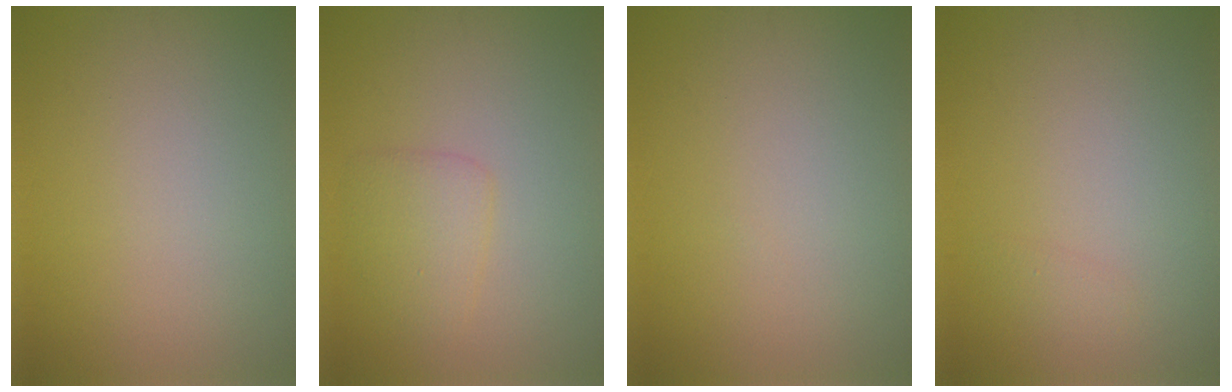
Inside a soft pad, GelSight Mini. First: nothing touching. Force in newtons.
{"total": 2.2, "press": 2.2, "slide": 0.1}
{"total": 0.0}
{"total": 0.5, "press": 0.5, "slide": 0.0}